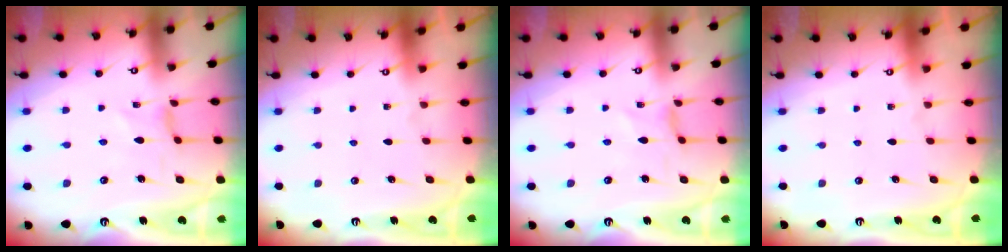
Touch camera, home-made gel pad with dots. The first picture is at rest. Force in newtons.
{"total": 0.0}
{"total": 0.0}
{"total": 0.0}